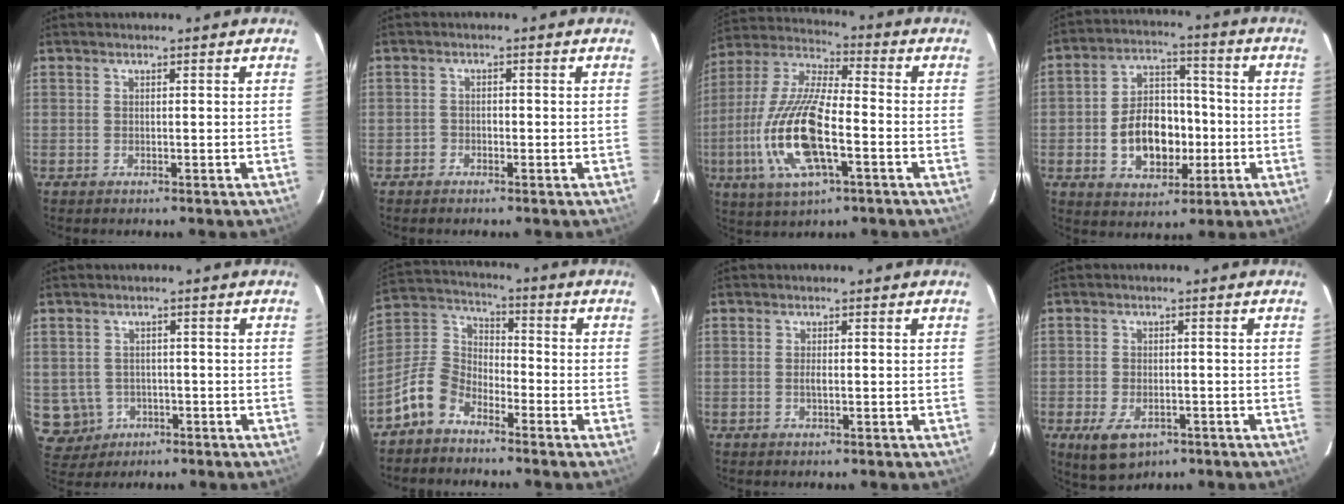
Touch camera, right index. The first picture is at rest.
{"total": 1.3, "force": [-0.9, 0.9, 0.1], "torque": [-0.003, 0.002, -0.018]}
{"total": 18.5, "force": [-5.2, 6.0, 16.7], "torque": [-0.355, -0.012, -0.104]}
{"total": 12.8, "force": [-2.6, 8.8, 9.0], "torque": [-0.179, 0.025, -0.028]}
{"total": 6.0, "force": [-1.4, 5.8, 1.0], "torque": [-0.038, 0.008, -0.007]}
{"total": 9.2, "force": [-6.4, 5.4, 3.8], "torque": [-0.089, 0.035, -0.139]}
{"total": 1.1, "force": [-0.2, 0.3, 1.0], "torque": [-0.021, 0.000, -0.004]}
{"total": 7.4, "force": [-3.9, 4.3, 4.6], "torque": [-0.099, -0.018, -0.060]}